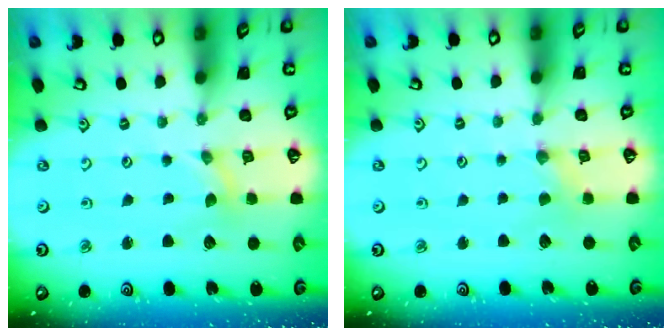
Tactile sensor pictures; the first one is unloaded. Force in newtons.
{"total": 0.7, "press": 0.7, "slide": 0.2}